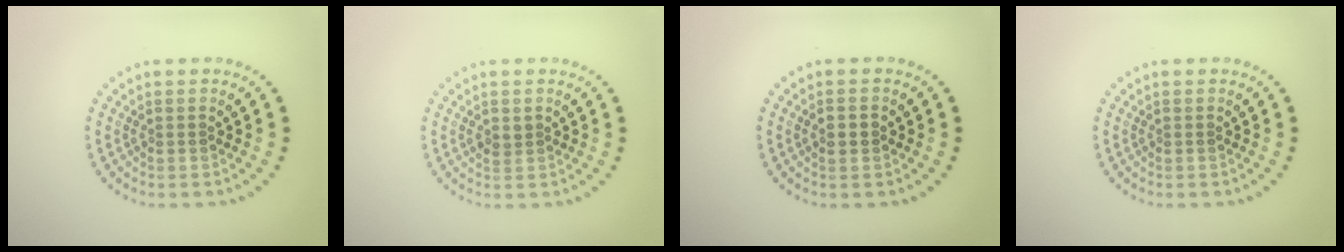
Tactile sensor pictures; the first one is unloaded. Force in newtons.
{"total": 0.9, "press": 0.9, "slide": 0.2}
{"total": 0.9, "press": 0.9, "slide": 0.0}
{"total": 0.0}